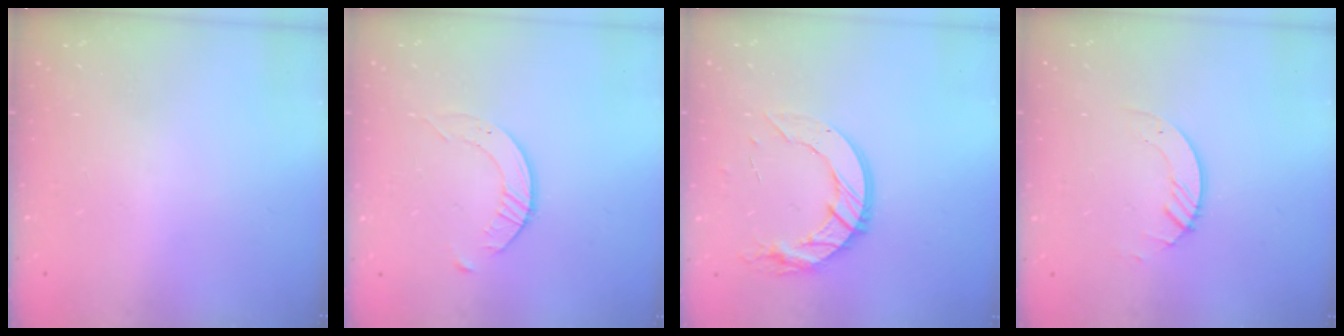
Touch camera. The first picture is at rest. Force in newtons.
{"total": 3.5, "press": 3.5, "slide": 0.5}
{"total": 12.9, "press": 12.9, "slide": 0.8}
{"total": 3.7, "press": 3.7, "slide": 0.4}